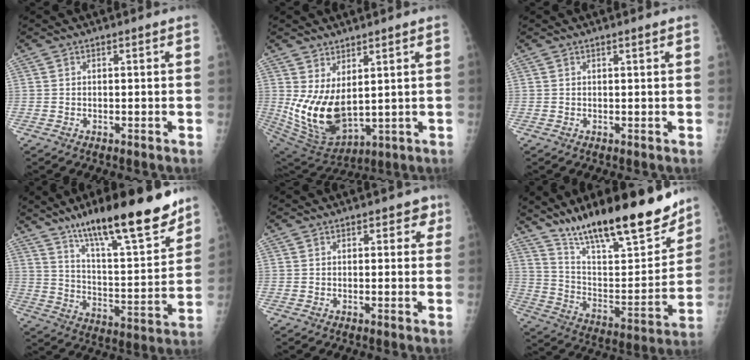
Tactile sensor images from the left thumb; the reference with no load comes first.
{"total": 12.5, "force": [2.3, 6.7, 10.3], "torque": [-0.184, -0.034, 0.071]}
{"total": 0.9, "force": [0.5, 0.0, 0.7], "torque": [-0.009, 0.000, 0.008]}
{"total": 22.6, "force": [15.8, 4.7, 15.4], "torque": [-0.217, -0.077, 0.259]}
{"total": 2.8, "force": [1.3, 1.8, 1.8], "torque": [0.006, 0.001, 0.009]}
{"total": 25.4, "force": [19.2, 6.2, 15.5], "torque": [-0.212, -0.086, 0.319]}